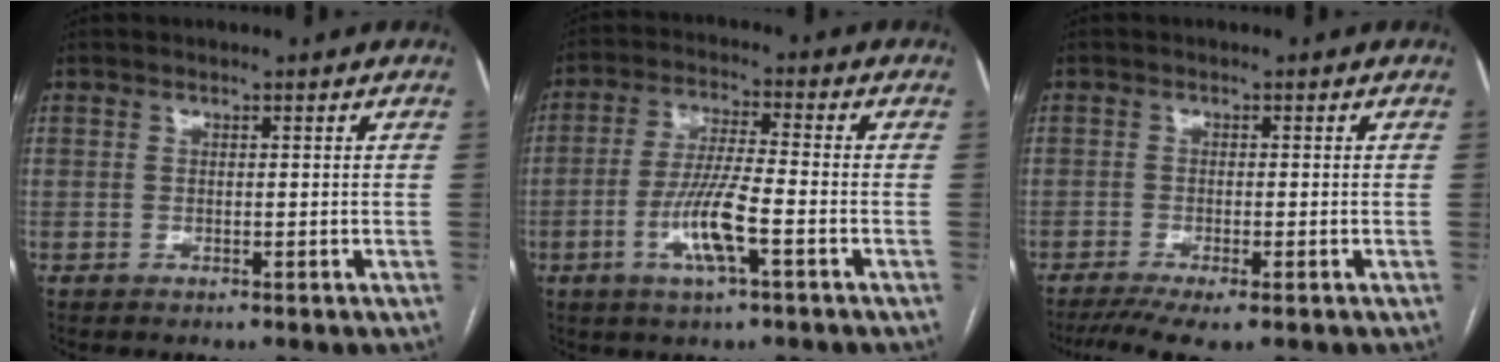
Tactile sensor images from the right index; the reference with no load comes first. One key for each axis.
{"total": 8.7, "fx": -3.2, "fy": 0.8, "fz": 8.1, "tx": -0.161, "ty": -0.004, "tz": -0.062}
{"total": 6.2, "fx": -4.3, "fy": 1.0, "fz": 4.3, "tx": -0.071, "ty": -0.014, "tz": -0.072}